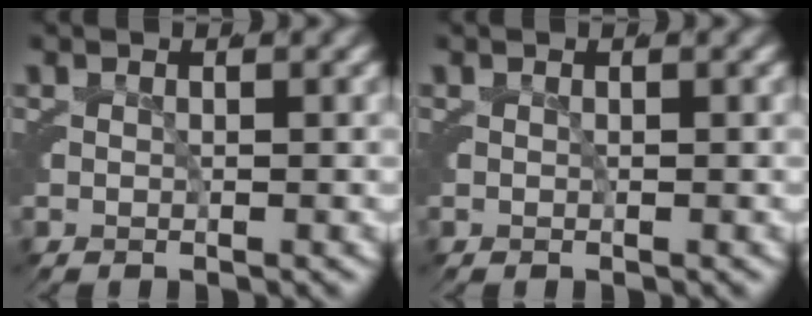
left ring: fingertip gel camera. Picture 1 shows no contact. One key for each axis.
{"total": 0.0}